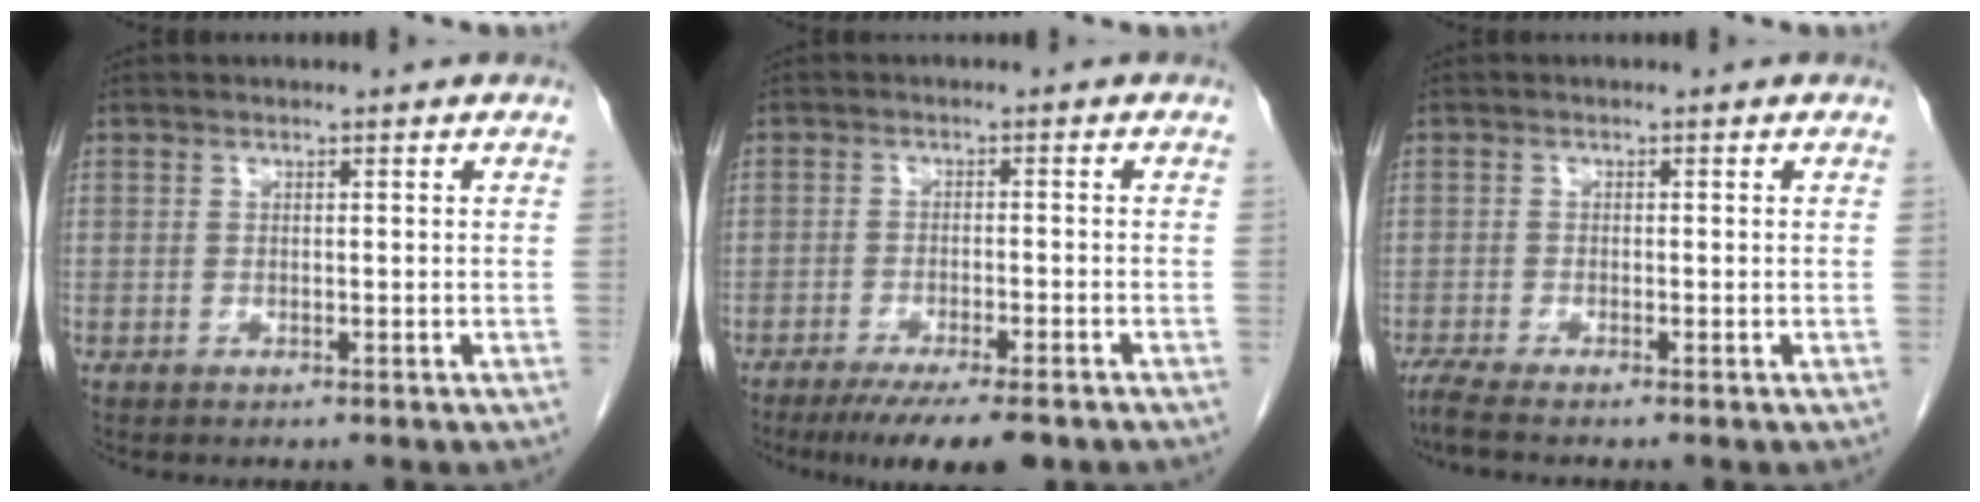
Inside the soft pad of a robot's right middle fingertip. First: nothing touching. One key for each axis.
{"total": 9.2, "fx": -7.0, "fy": 1.3, "fz": 5.8, "tx": -0.078, "ty": -0.015, "tz": -0.105}
{"total": 2.6, "fx": -2.2, "fy": -0.2, "fz": 1.4, "tx": -0.034, "ty": -0.007, "tz": -0.045}